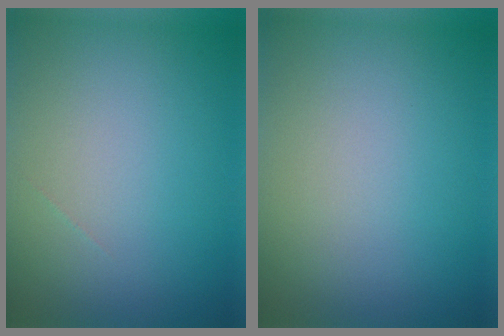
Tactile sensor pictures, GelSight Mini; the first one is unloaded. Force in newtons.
{"total": 0.0}